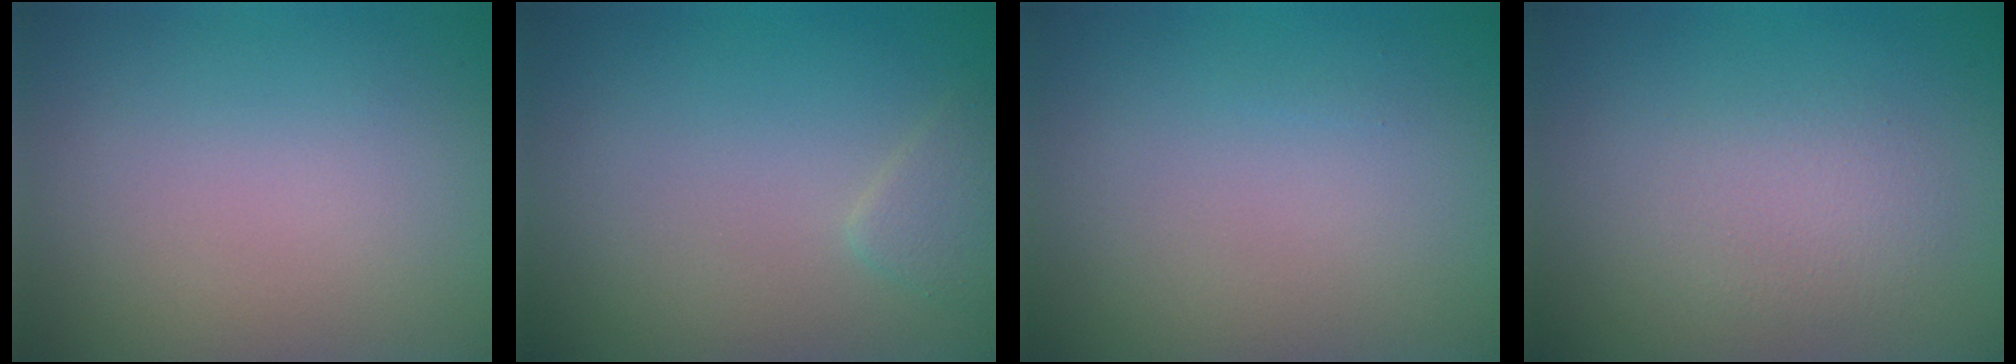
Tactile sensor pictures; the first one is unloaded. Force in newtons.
{"total": 1.3, "press": 1.3, "slide": 0.1}
{"total": 0.0}
{"total": 2.3, "press": 2.3, "slide": 0.1}